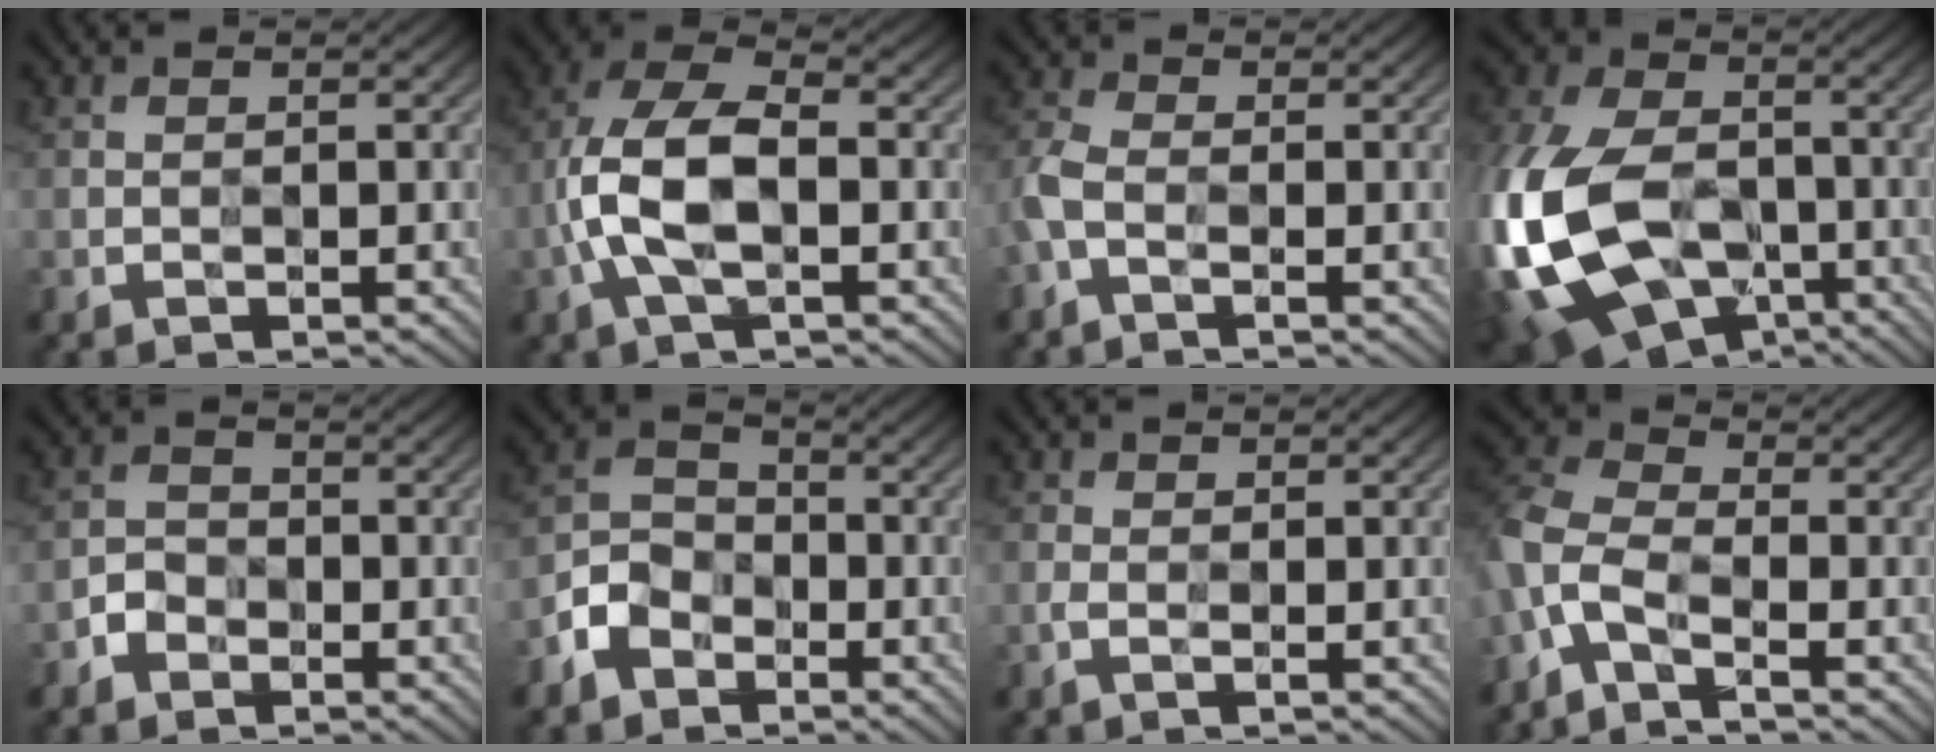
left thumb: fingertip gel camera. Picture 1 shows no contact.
{"total": 10.1, "force": [-1.9, 5.5, 8.3], "torque": [-0.175, 0.009, -0.043]}
{"total": 4.5, "force": [-2.0, 2.5, 3.1], "torque": [-0.082, -0.004, -0.046]}
{"total": 17.8, "force": [-5.6, 12.0, 11.8], "torque": [-0.306, -0.025, -0.112]}
{"total": 2.8, "force": [-2.0, 2.0, 0.1], "torque": [0.002, 0.000, -0.045]}
{"total": 5.4, "force": [-3.4, 3.9, 1.6], "torque": [-0.029, 0.004, -0.081]}
{"total": 1.1, "force": [-0.6, 0.7, 0.7], "torque": [-0.019, -0.001, -0.013]}
{"total": 6.8, "force": [-3.6, 3.5, 4.5], "torque": [-0.104, -0.001, -0.088]}